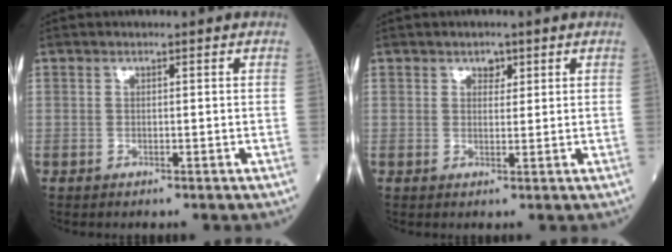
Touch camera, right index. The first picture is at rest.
{"total": 1.8, "force": [1.0, 1.2, 0.8], "torque": [-0.004, -0.001, 0.012]}